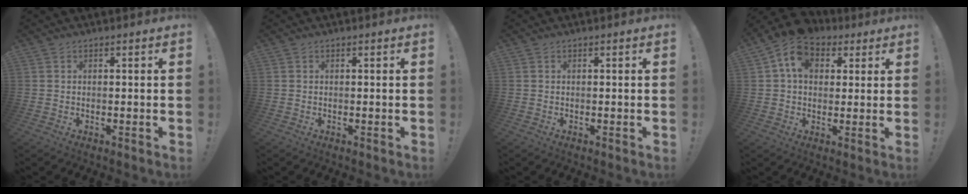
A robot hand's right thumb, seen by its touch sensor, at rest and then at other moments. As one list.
[{"total": 0.0}, {"total": 0.0}, {"total": 11.7, "force": [4.7, 8.7, 6.2], "torque": [-0.100, -0.011, 0.090]}]